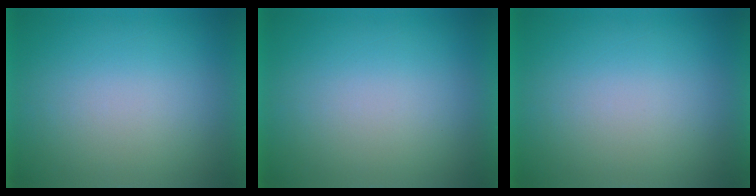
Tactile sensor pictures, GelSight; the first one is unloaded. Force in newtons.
{"total": 1.2}
{"total": 0.0}